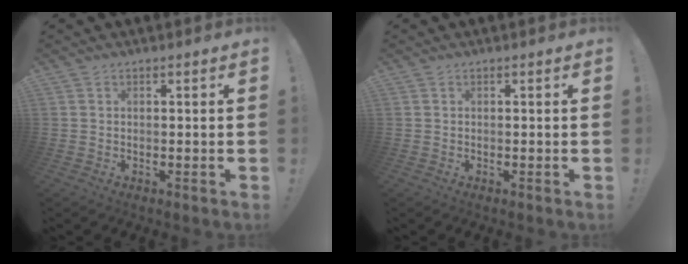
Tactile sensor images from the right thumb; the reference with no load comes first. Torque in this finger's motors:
{"motor_torque": [0.00, 0.00, -0.01, 0.00, 0.01]}